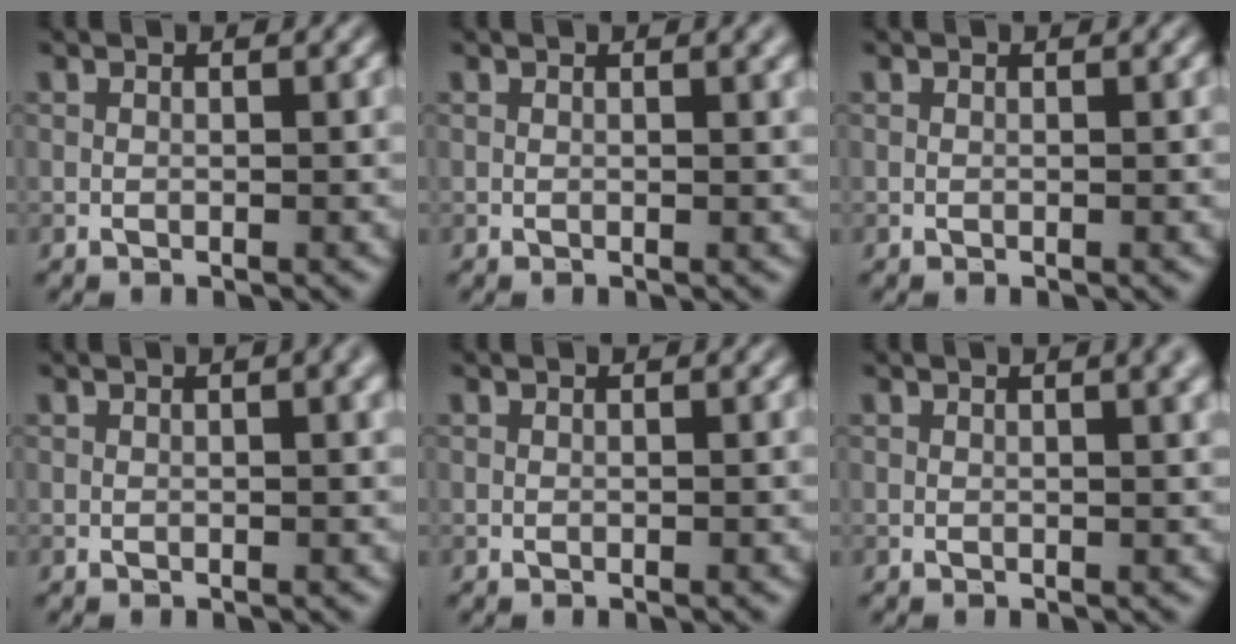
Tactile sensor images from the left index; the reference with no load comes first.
{"total": 1.5, "force": [0.9, 0.6, 1.1], "torque": [-0.005, 0.006, 0.006]}
{"total": 0.0}
{"total": 2.9, "force": [1.2, 1.2, 2.4], "torque": [-0.016, 0.014, 0.009]}
{"total": 0.0}
{"total": 3.6, "force": [1.7, 1.5, 2.8], "torque": [-0.015, 0.025, 0.006]}